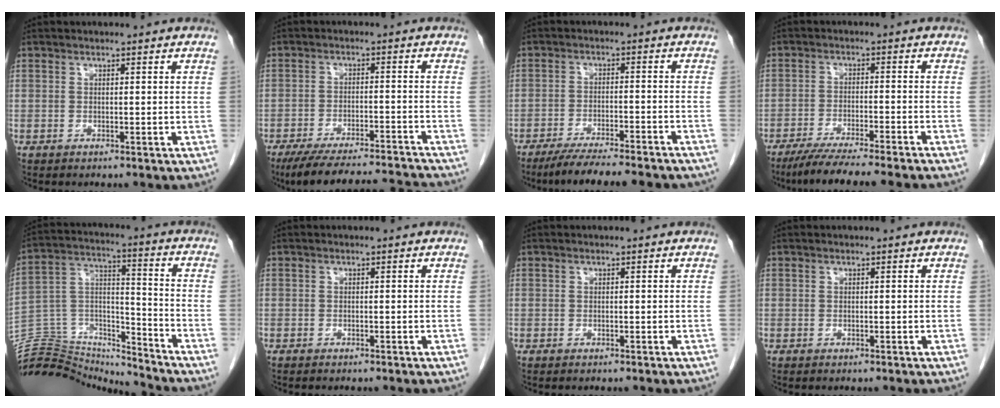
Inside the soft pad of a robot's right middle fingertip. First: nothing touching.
{"total": 16.2, "force": [-15.2, 0.6, 5.6], "torque": [-0.093, -0.009, -0.219]}
{"total": 14.7, "force": [-12.9, 1.2, 7.1], "torque": [-0.100, -0.019, -0.183]}
{"total": 11.6, "force": [-9.9, -0.7, 6.1], "torque": [-0.073, -0.029, -0.151]}
{"total": 17.2, "force": [-17.0, 2.0, 1.5], "torque": [-0.019, 0.054, -0.286]}
{"total": 0.6, "force": [-0.5, 0.1, 0.2], "torque": [-0.003, 0.000, -0.006]}
{"total": 0.0}
{"total": 0.0}